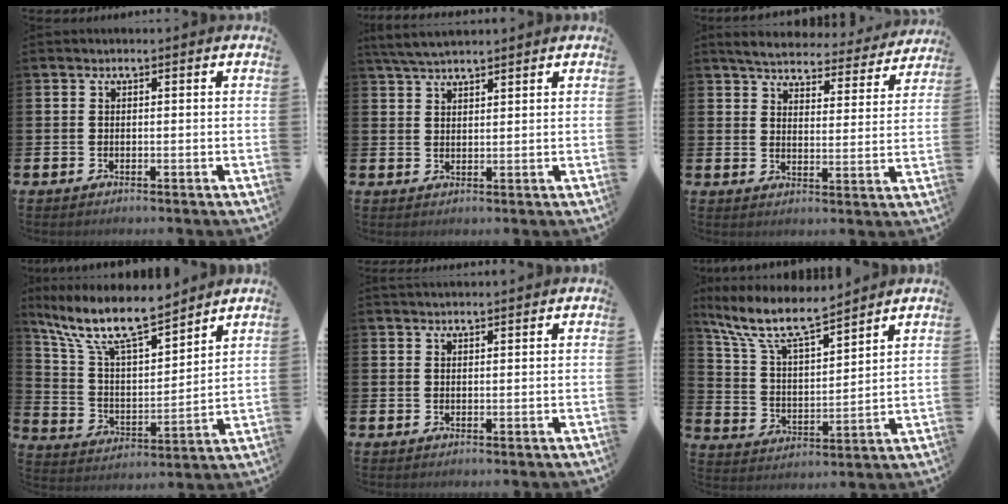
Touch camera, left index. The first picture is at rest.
{"total": 4.1, "force": [3.8, 0.7, 1.4], "torque": [-0.037, -0.009, 0.071]}
{"total": 4.9, "force": [4.7, 0.8, 1.0], "torque": [-0.040, -0.033, 0.079]}
{"total": 11.8, "force": [10.2, 2.4, 5.5], "torque": [-0.143, -0.058, 0.178]}
{"total": 1.3, "force": [1.3, 0.1, 0.1], "torque": [0.003, -0.005, 0.023]}
{"total": 10.1, "force": [8.8, 2.0, 4.7], "torque": [-0.128, -0.044, 0.155]}